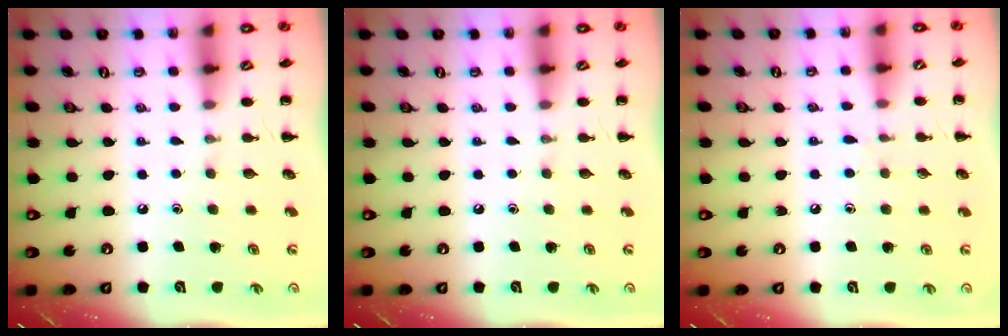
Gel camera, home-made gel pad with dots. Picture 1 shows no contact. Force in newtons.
{"total": 0.0}
{"total": 3.9, "press": 3.4, "slide": 1.9}